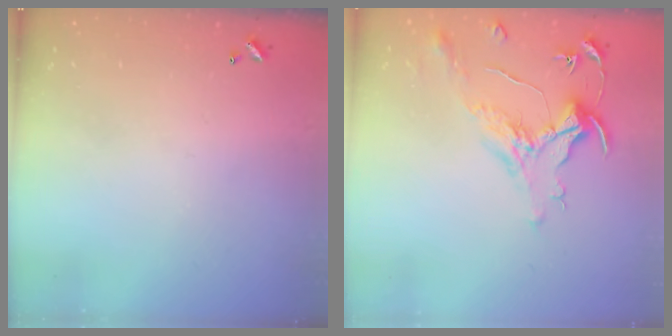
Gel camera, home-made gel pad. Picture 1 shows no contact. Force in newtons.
{"total": 1.6, "press": 1.4, "slide": 0.7}